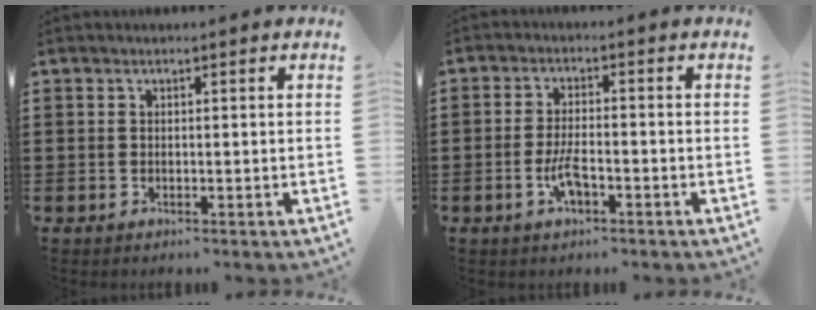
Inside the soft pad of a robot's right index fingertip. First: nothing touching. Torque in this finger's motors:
{"motor_torque": [2.14, 0.00, 0.14, 0.04]}